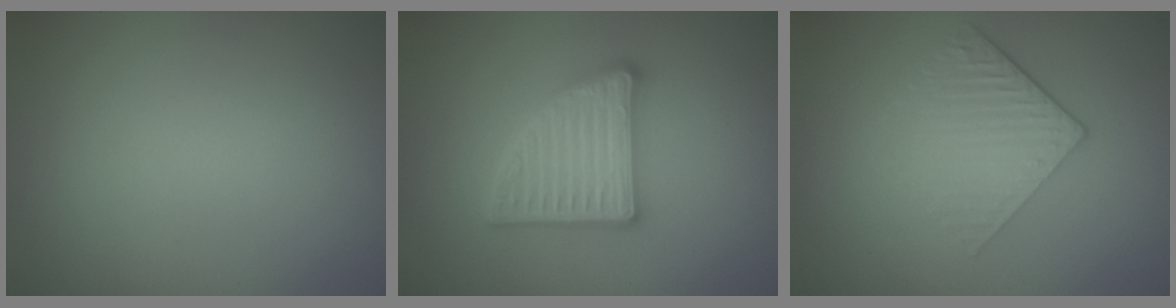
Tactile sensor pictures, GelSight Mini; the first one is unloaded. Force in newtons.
{"total": 5.0, "press": 4.9, "slide": 0.8}
{"total": 3.4, "press": 2.6, "slide": 2.3}